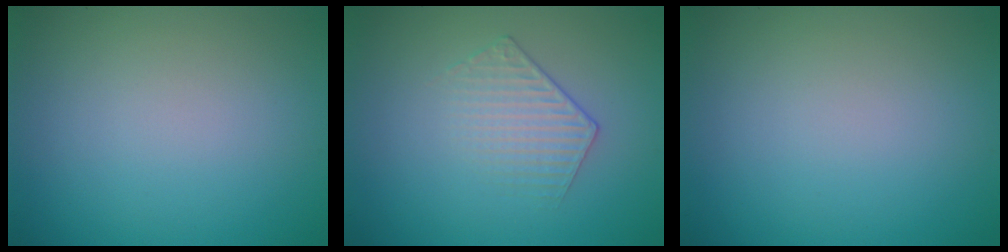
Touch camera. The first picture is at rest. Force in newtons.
{"total": 1.7, "press": 1.2, "slide": 1.3}
{"total": 0.0}